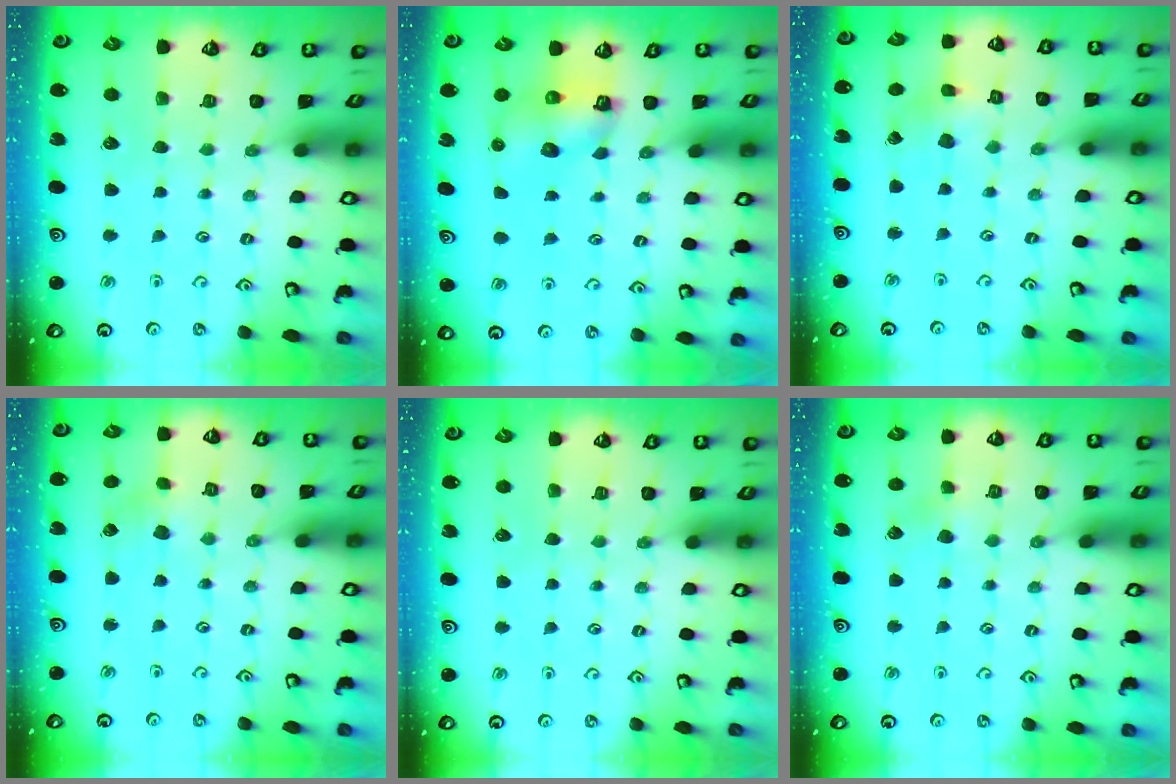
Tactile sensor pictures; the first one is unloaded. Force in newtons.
{"total": 6.5, "press": 6.5, "slide": 0.8}
{"total": 2.6, "press": 2.5, "slide": 0.3}
{"total": 2.3, "press": 2.3, "slide": 0.4}
{"total": 0.0}
{"total": 2.2, "press": 2.1, "slide": 0.5}